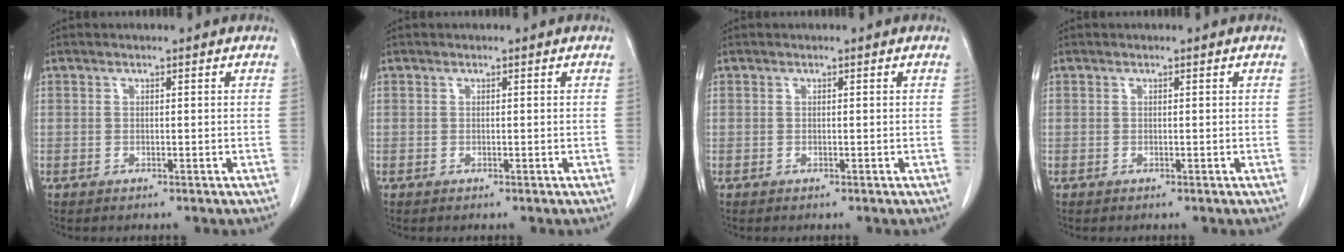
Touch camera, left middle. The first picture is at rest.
{"total": 0.0}
{"total": 0.0}
{"total": 0.0}